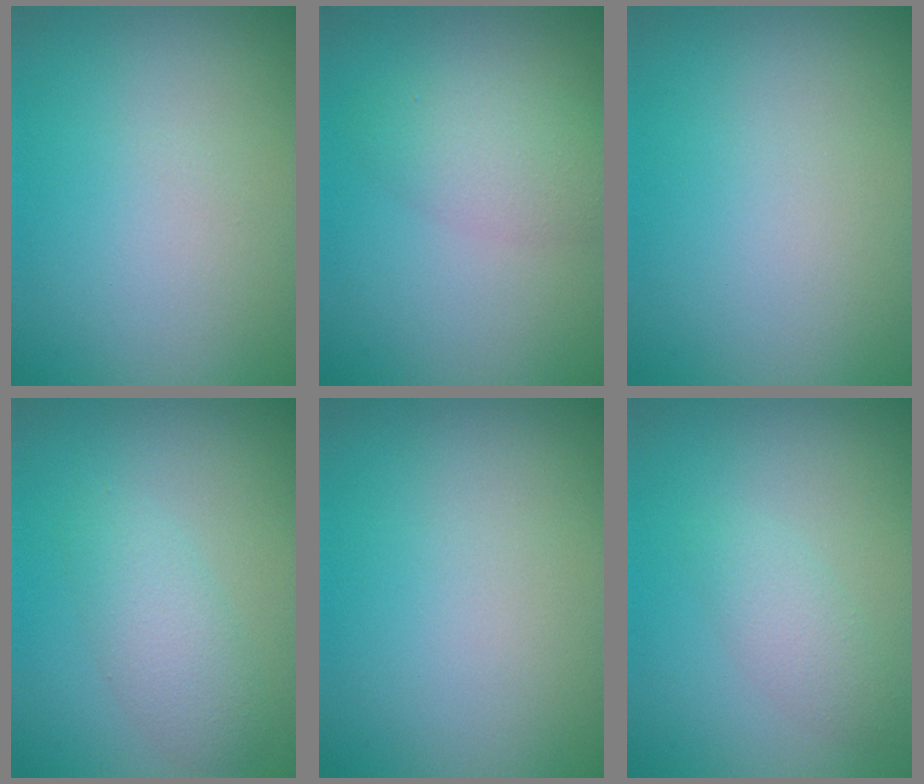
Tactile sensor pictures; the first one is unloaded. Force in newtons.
{"total": 3.2, "press": 3.2, "slide": 0.2}
{"total": 0.0}
{"total": 2.8, "press": 2.8, "slide": 0.1}
{"total": 0.0}
{"total": 1.9, "press": 1.9, "slide": 0.1}